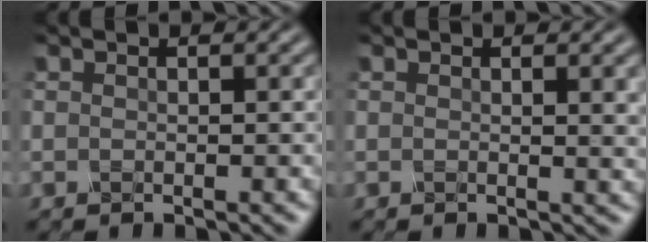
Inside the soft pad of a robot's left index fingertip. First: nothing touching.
{"total": 1.5, "force": [0.6, 0.2, 1.4], "torque": [-0.016, -0.005, 0.011]}